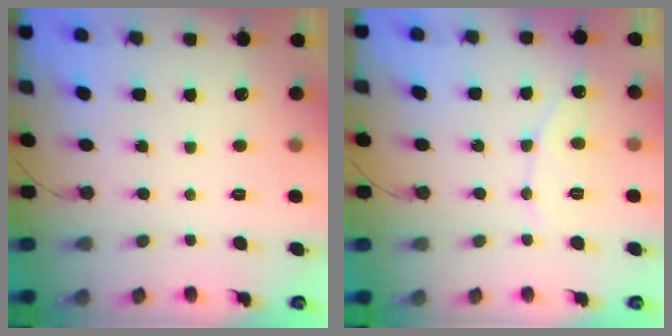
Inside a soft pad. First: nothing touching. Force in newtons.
{"total": 5.9, "press": 5.9, "slide": 0.1}